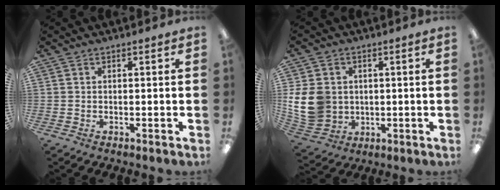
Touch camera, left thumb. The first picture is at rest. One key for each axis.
{"total": 12.6, "fx": 0.9, "fy": 10.7, "fz": 6.7, "tx": -0.151, "ty": 0.002, "tz": 0.021}